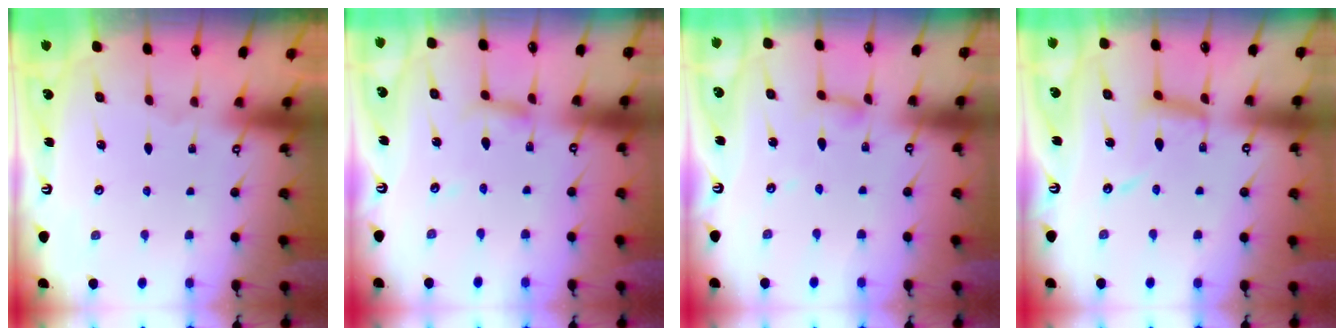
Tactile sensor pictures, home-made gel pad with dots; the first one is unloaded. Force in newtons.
{"total": 5.2, "press": 5.2, "slide": 0.3}
{"total": 4.6, "press": 4.6, "slide": 0.2}
{"total": 11.9, "press": 11.8, "slide": 1.0}